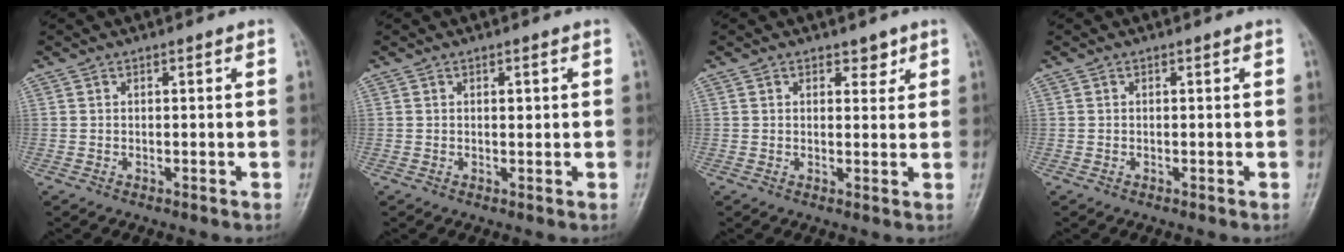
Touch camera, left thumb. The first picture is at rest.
{"total": 0.7, "force": [0.2, 0.3, 0.5], "torque": [-0.008, -0.001, 0.004]}
{"total": 2.4, "force": [1.6, 1.5, 1.0], "torque": [0.006, -0.008, 0.020]}
{"total": 0.0}